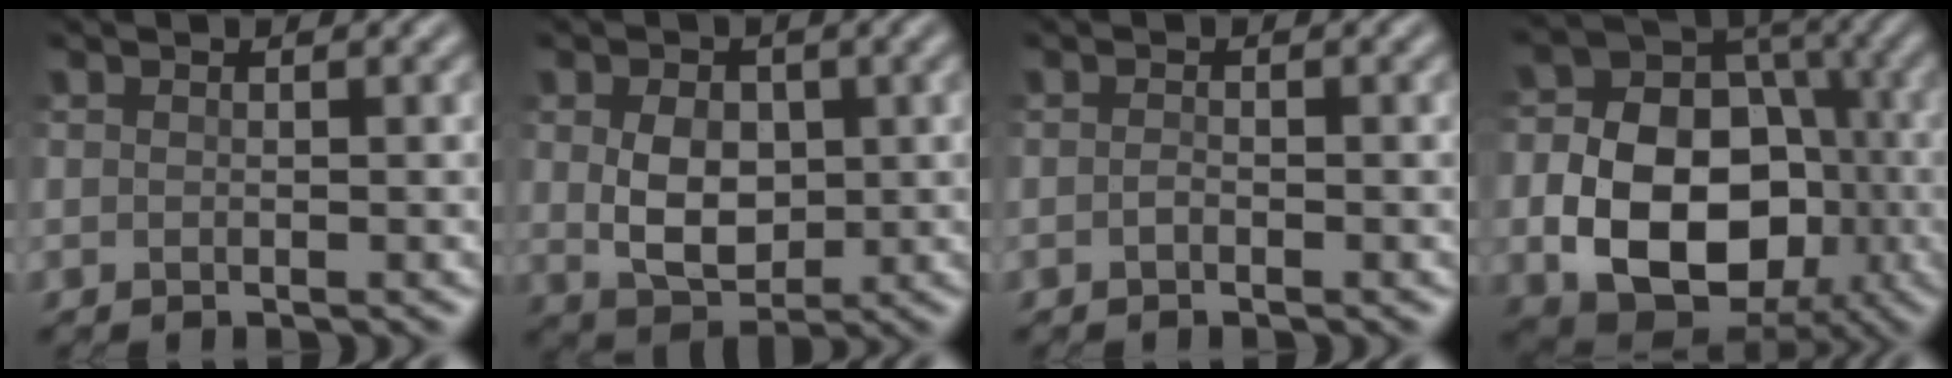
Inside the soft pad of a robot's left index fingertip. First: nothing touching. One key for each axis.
{"total": 5.1, "fx": 0.3, "fy": 3.7, "fz": 3.5, "tx": -0.072, "ty": -0.007, "tz": 0.011}
{"total": 0.6, "fx": -0.3, "fy": 0.2, "fz": 0.4, "tx": -0.010, "ty": 0.001, "tz": -0.007}
{"total": 12.9, "fx": -2.8, "fy": 9.7, "fz": 8.0, "tx": -0.134, "ty": -0.018, "tz": -0.052}